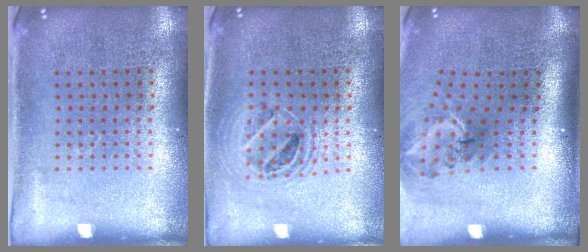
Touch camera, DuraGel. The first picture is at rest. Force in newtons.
{"total": 1.5, "press": 1.4, "slide": 0.7}
{"total": 1.9, "press": 1.3, "slide": 1.4}